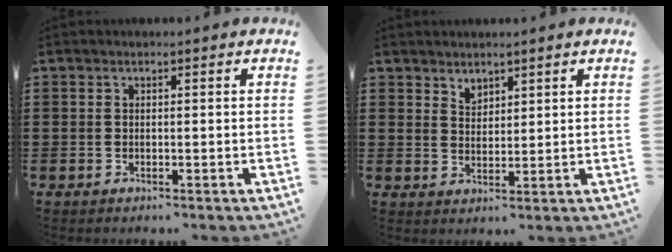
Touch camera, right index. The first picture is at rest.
{"total": 2.3, "force": [2.0, 1.1, 0.1], "torque": [-0.006, 0.003, 0.039]}